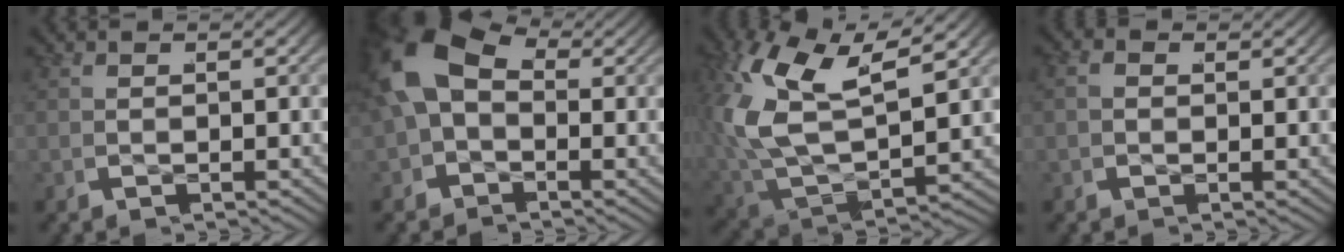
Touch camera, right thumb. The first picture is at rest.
{"total": 10.3, "force": [1.1, 8.1, 6.2], "torque": [-0.134, 0.000, 0.014]}
{"total": 11.2, "force": [1.6, 7.1, 8.5], "torque": [-0.223, -0.040, 0.049]}
{"total": 1.3, "force": [0.0, 1.0, 0.9], "torque": [-0.012, -0.005, 0.006]}